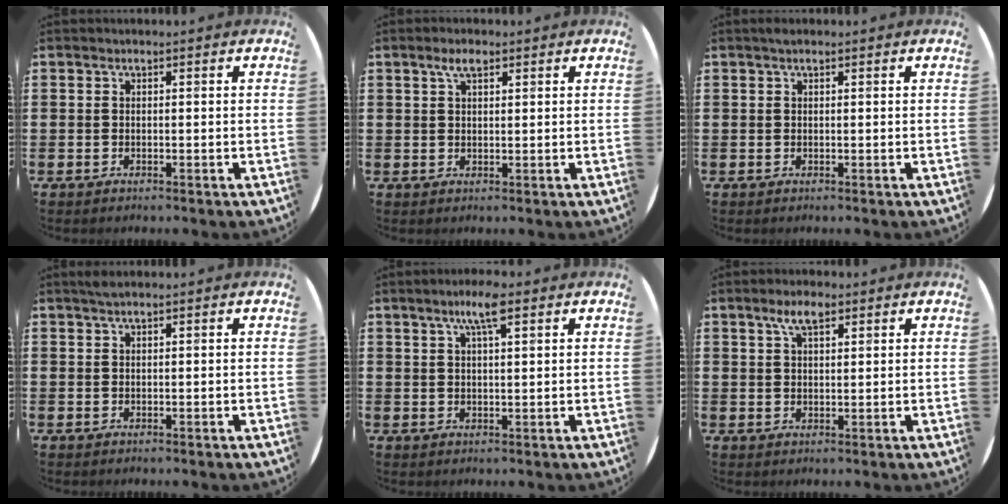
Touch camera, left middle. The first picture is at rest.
{"total": 2.6, "force": [1.7, 1.0, 1.7], "torque": [-0.029, 0.004, 0.028]}
{"total": 0.5, "force": [0.4, 0.1, 0.3], "torque": [-0.007, 0.002, 0.007]}
{"total": 0.9, "force": [0.7, 0.0, 0.6], "torque": [-0.012, 0.002, 0.014]}
{"total": 4.7, "force": [3.0, 0.9, 3.5], "torque": [-0.067, 0.007, 0.048]}
{"total": 4.0, "force": [2.6, 1.6, 2.5], "torque": [-0.047, 0.005, 0.044]}